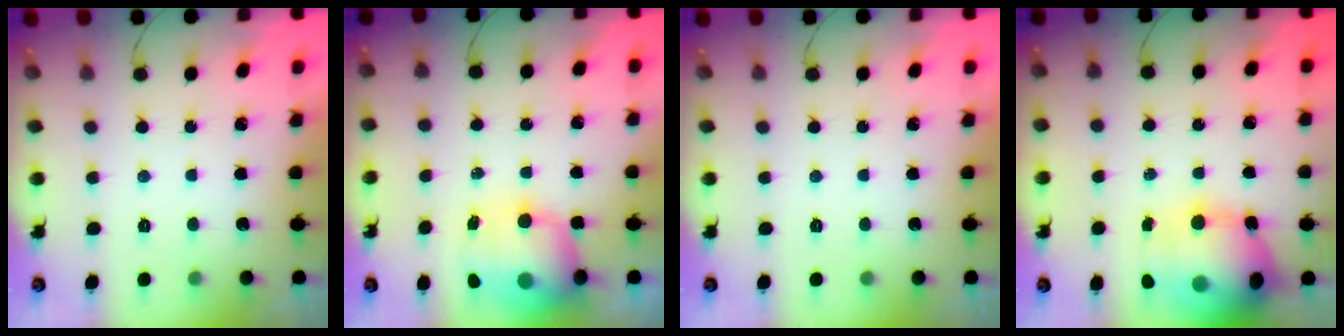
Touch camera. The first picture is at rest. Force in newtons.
{"total": 13.0, "press": 12.6, "slide": 3.5}
{"total": 0.0}
{"total": 22.4, "press": 22.0, "slide": 4.0}